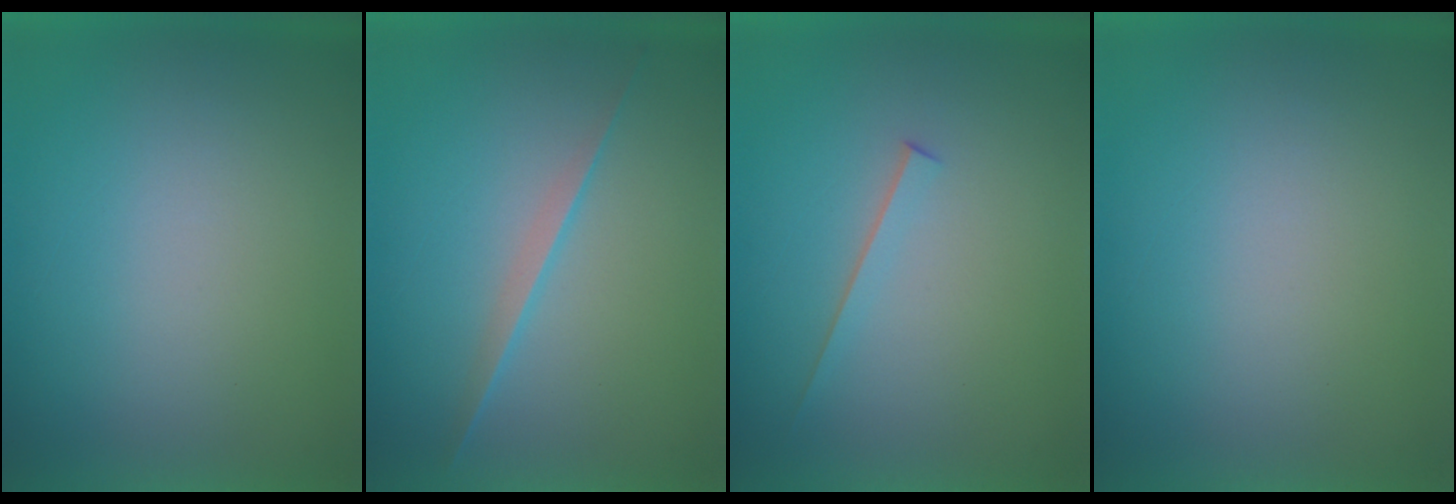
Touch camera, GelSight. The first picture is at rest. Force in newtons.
{"total": 2.1}
{"total": 1.5}
{"total": 0.0}